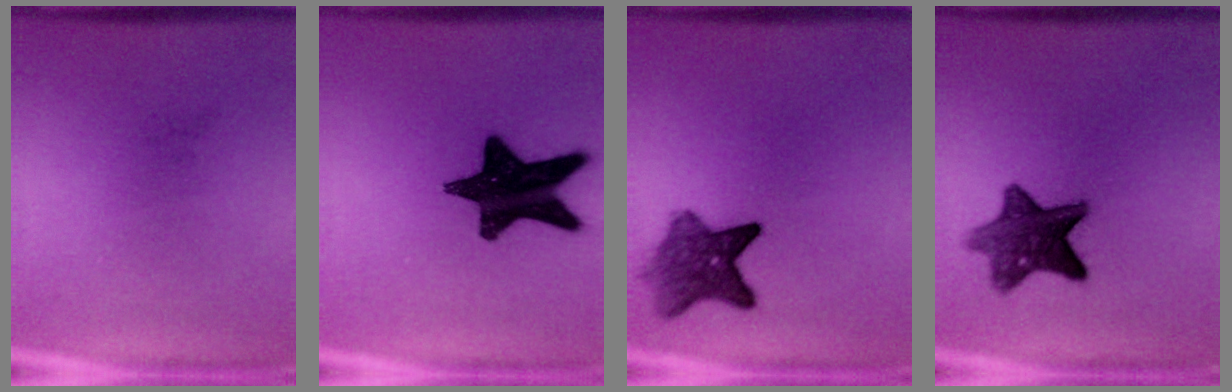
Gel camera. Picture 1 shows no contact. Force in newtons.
{"total": 17.4}
{"total": 6.3}
{"total": 9.1}